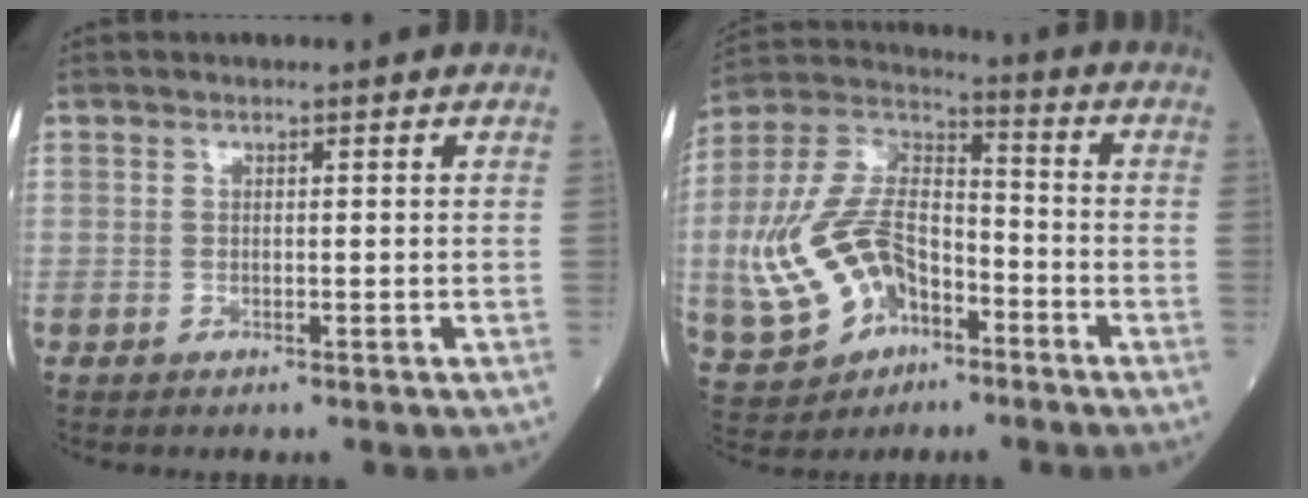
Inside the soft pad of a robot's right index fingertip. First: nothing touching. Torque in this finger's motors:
{"motor_torque": [2.05, -0.09, 1.04, 0.11]}